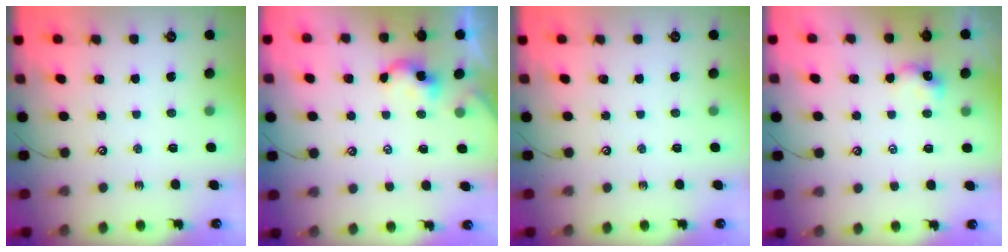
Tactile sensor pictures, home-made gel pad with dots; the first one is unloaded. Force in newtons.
{"total": 1.9, "press": 1.9, "slide": 0.1}
{"total": 0.0}
{"total": 0.7, "press": 0.7, "slide": 0.1}